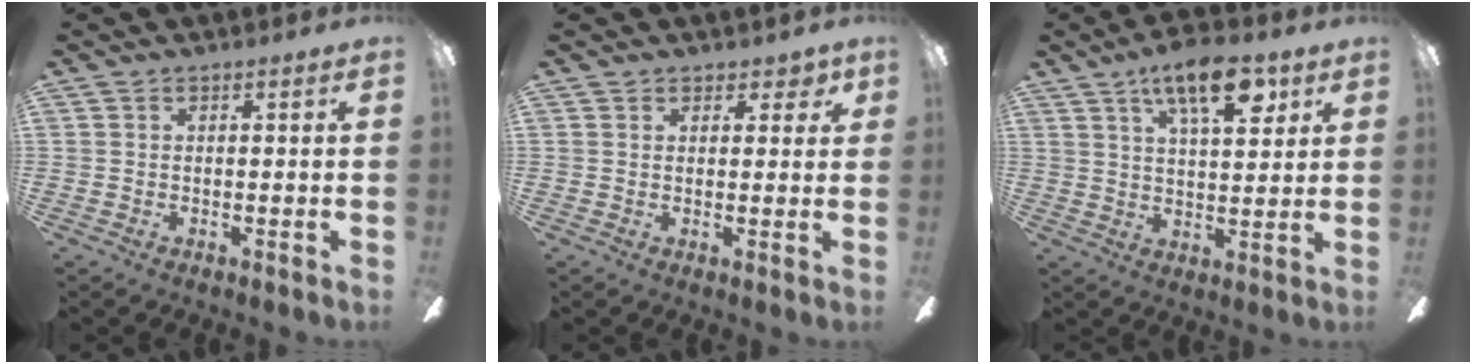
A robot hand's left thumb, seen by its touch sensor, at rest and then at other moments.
{"total": 2.6, "force": [1.3, 1.7, 1.4], "torque": [-0.004, -0.001, 0.019]}
{"total": 13.2, "force": [6.8, 5.1, 10.1], "torque": [-0.151, -0.020, 0.111]}